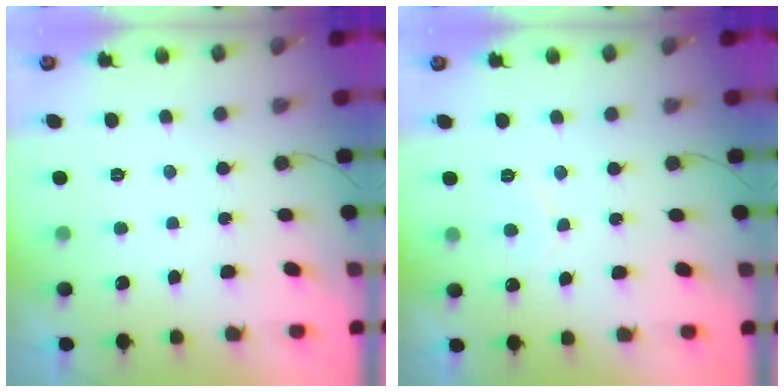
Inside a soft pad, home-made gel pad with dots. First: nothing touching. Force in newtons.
{"total": 5.5, "press": 5.5, "slide": 0.5}